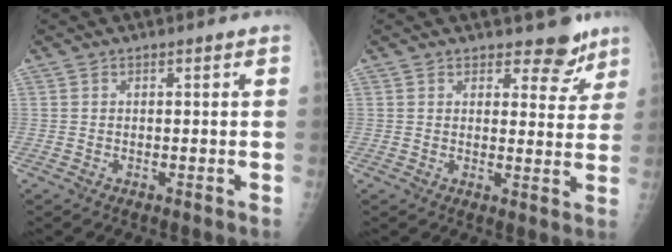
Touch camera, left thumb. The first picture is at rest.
{"total": 5.9, "force": [4.7, 3.1, 1.8], "torque": [0.010, -0.033, 0.056]}